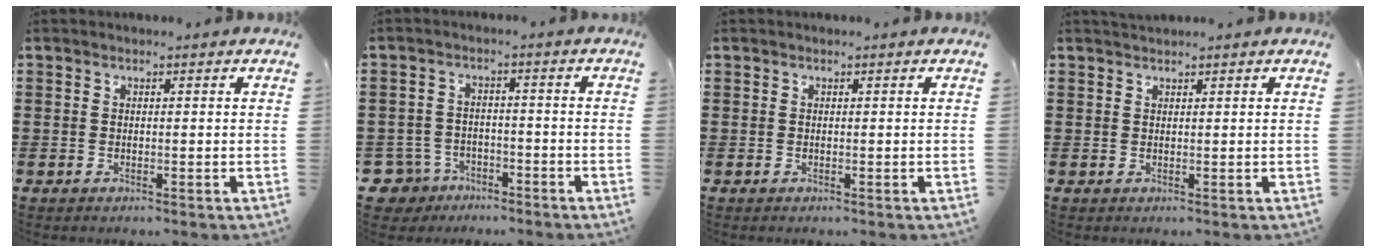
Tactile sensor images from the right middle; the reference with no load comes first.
{"total": 4.3, "force": [-3.5, 2.2, 0.9], "torque": [-0.051, -0.002, -0.081]}
{"total": 0.0}
{"total": 0.9, "force": [0.9, 0.1, 0.1], "torque": [-0.004, 0.000, 0.018]}